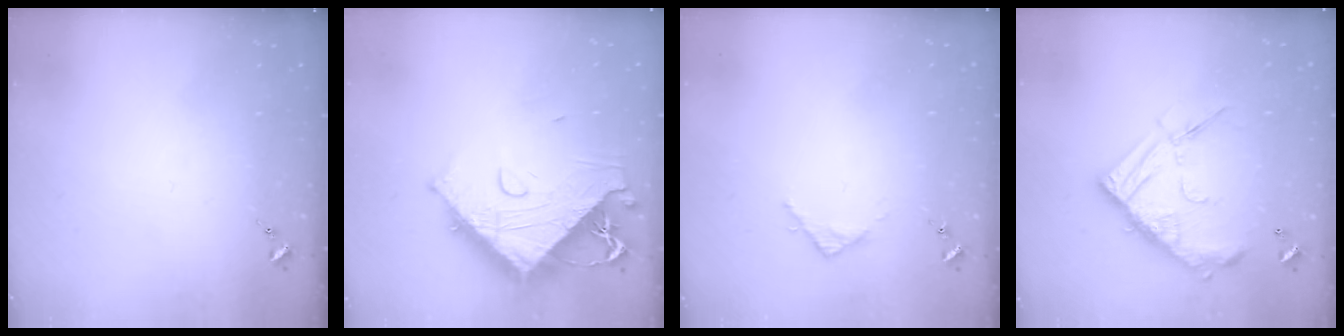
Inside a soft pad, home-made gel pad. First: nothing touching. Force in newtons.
{"total": 20.0, "press": 19.9, "slide": 2.3}
{"total": 3.1, "press": 3.1, "slide": 0.4}
{"total": 18.6, "press": 18.5, "slide": 1.7}